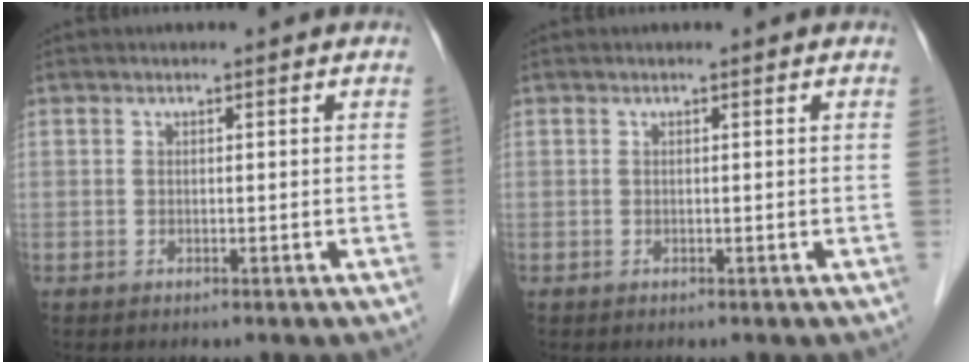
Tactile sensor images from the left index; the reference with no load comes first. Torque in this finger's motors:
{"motor_torque": [0.01, 0.00, -0.02, -0.01]}